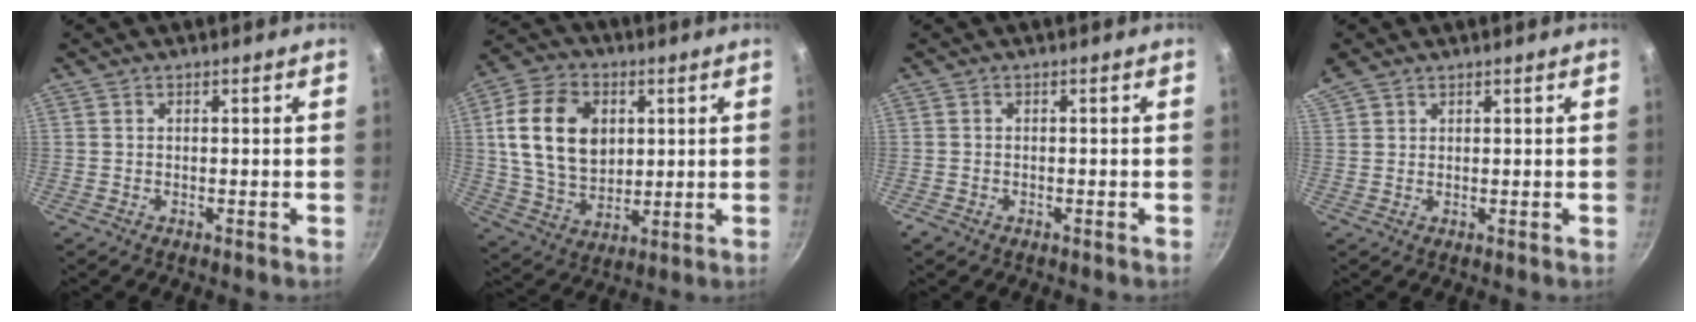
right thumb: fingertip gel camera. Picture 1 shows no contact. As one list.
[{"total": 16.4, "force": [3.3, 11.7, 11.0], "torque": [-0.185, -0.005, 0.065]}, {"total": 1.2, "force": [-0.7, 0.8, 0.5], "torque": [-0.011, 0.003, -0.010]}, {"total": 4.9, "force": [3.6, 2.6, 2.2], "torque": [-0.045, 0.015, 0.075]}]